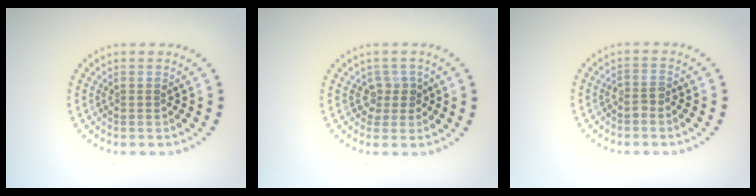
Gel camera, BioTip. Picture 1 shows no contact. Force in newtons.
{"total": 1.9, "press": 1.4, "slide": 1.3}
{"total": 1.2, "press": 1.0, "slide": 0.7}